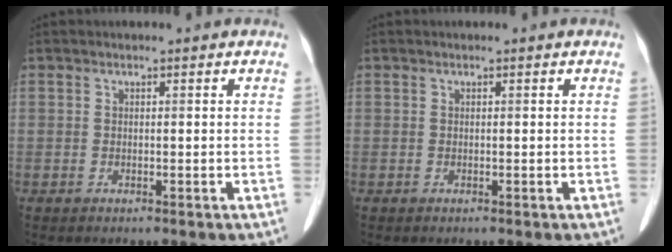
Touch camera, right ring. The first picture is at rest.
{"total": 0.0}